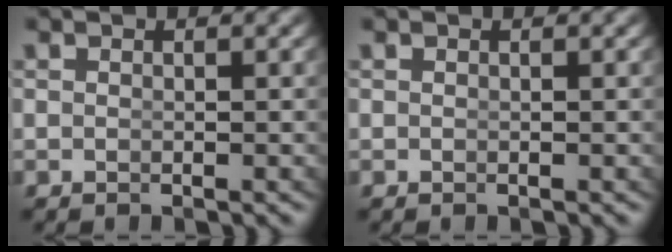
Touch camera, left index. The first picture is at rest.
{"total": 0.0}